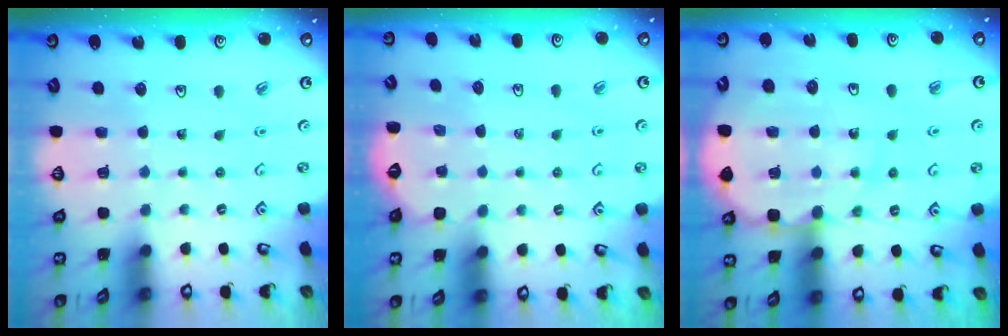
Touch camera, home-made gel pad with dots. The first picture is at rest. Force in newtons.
{"total": 2.8, "press": 2.2, "slide": 1.8}
{"total": 12.4, "press": 12.0, "slide": 2.7}